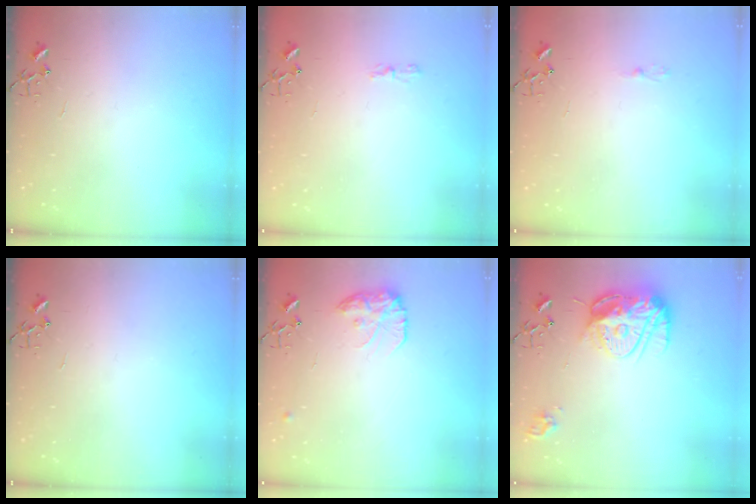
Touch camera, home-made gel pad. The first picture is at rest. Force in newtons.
{"total": 3.9, "press": 3.9, "slide": 0.5}
{"total": 2.5, "press": 2.5, "slide": 0.3}
{"total": 0.0}
{"total": 13.1, "press": 13.0, "slide": 0.7}
{"total": 19.1, "press": 19.1, "slide": 1.5}